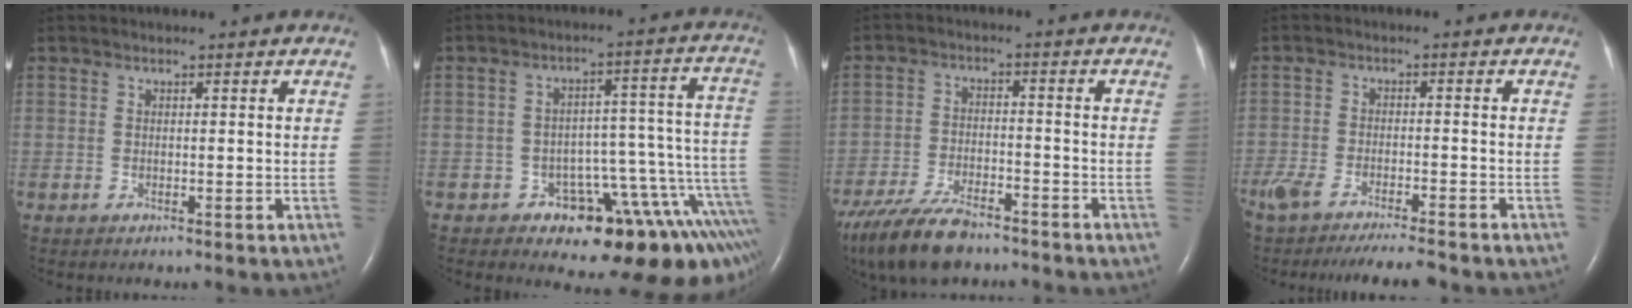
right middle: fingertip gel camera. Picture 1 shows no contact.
{"total": 14.3, "force": [-8.4, 4.3, 10.8], "torque": [-0.056, 0.072, -0.108]}
{"total": 12.3, "force": [-9.6, 3.9, 6.6], "torque": [-0.131, -0.022, -0.168]}
{"total": 12.4, "force": [-10.6, 2.1, 6.0], "torque": [-0.114, -0.016, -0.163]}